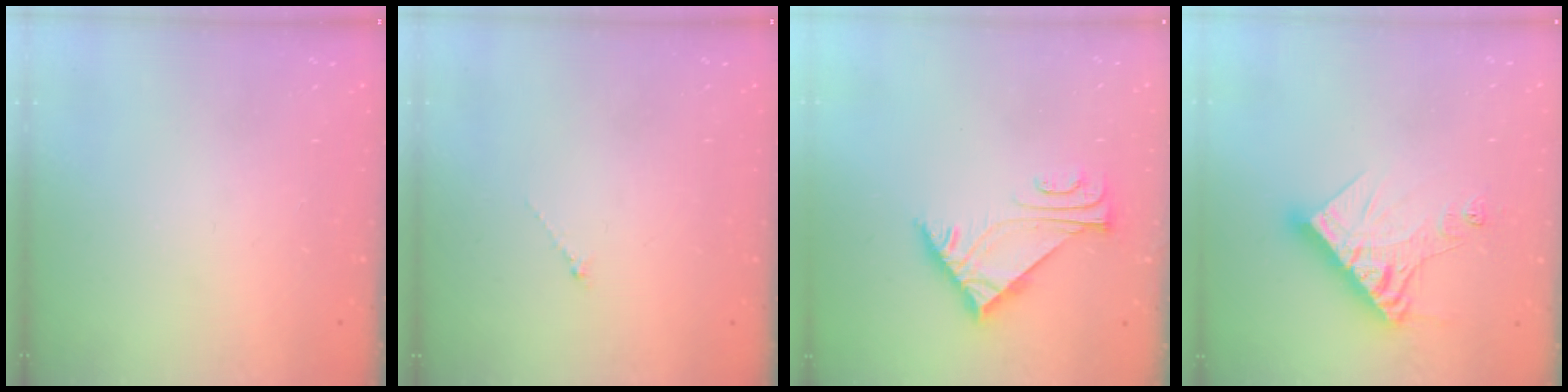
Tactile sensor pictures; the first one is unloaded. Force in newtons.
{"total": 0.6, "press": 0.5, "slide": 0.3}
{"total": 5.5, "press": 5.5, "slide": 0.9}
{"total": 13.3, "press": 13.2, "slide": 1.7}